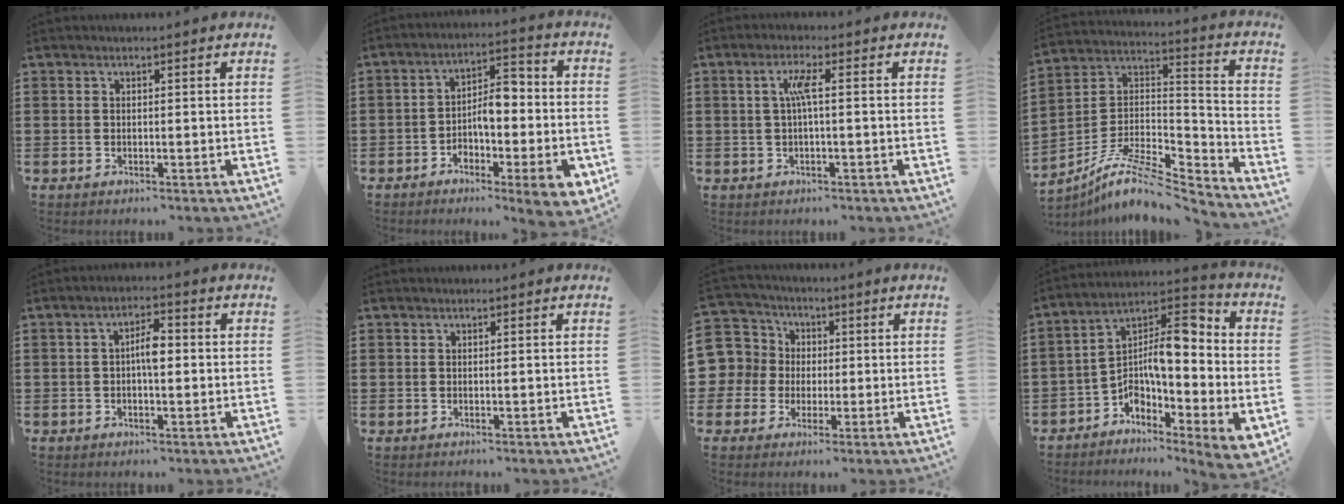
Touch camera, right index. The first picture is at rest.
{"total": 8.6, "force": [-3.0, 3.2, 7.4], "torque": [-0.120, 0.009, -0.053]}
{"total": 3.2, "force": [0.1, 0.0, 3.2], "torque": [-0.065, 0.000, -0.002]}
{"total": 9.5, "force": [-7.5, 2.6, 5.2], "torque": [-0.111, 0.004, -0.155]}
{"total": 3.8, "force": [-0.2, 1.3, 3.5], "torque": [-0.066, 0.005, -0.005]}
{"total": 0.0}
{"total": 7.0, "force": [-0.3, 6.9, 0.8], "torque": [-0.069, 0.001, -0.012]}
{"total": 9.6, "force": [-1.4, 3.9, 8.6], "torque": [-0.145, -0.023, -0.039]}